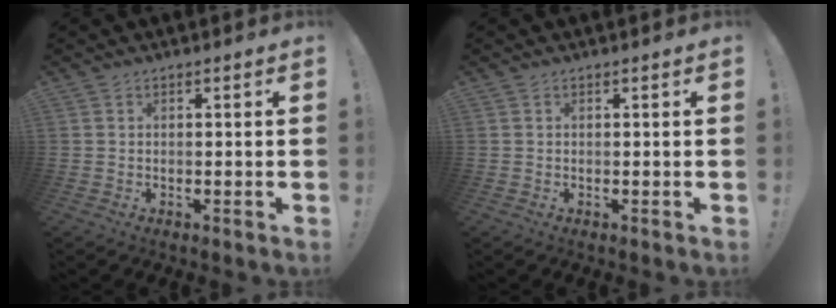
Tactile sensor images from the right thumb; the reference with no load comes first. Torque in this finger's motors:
{"motor_torque": [0.00, -0.01, 0.00, 0.00, 0.01]}